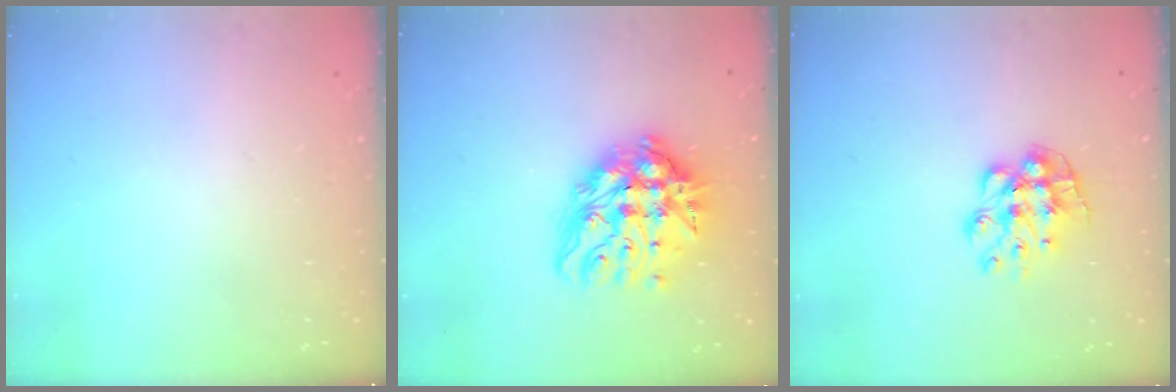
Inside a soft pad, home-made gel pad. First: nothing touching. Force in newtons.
{"total": 17.8, "press": 17.8, "slide": 1.6}
{"total": 9.7, "press": 9.7, "slide": 0.4}